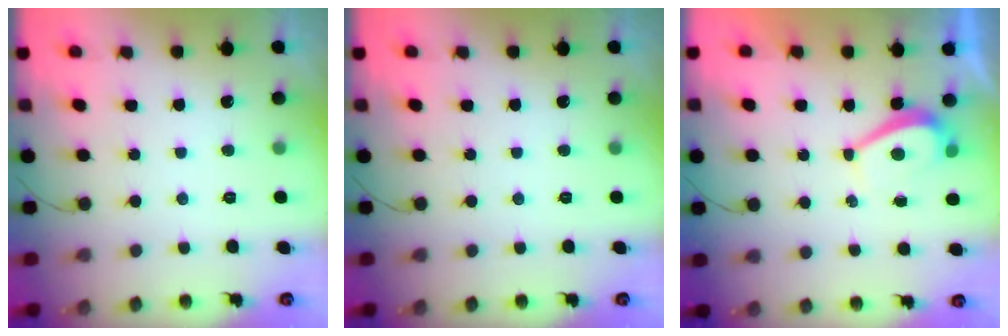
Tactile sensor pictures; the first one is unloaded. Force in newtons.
{"total": 0.0}
{"total": 2.8, "press": 2.8, "slide": 0.6}